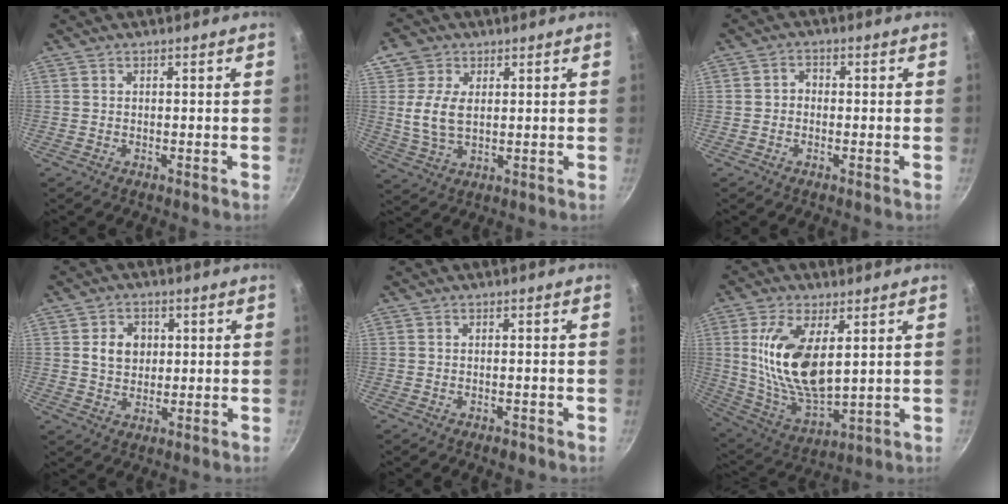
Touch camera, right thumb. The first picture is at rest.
{"total": 7.8, "force": [1.5, 5.3, 5.6], "torque": [-0.098, -0.009, 0.025]}
{"total": 2.1, "force": [-0.5, 1.8, 1.0], "torque": [-0.010, 0.011, -0.013]}
{"total": 5.9, "force": [1.1, 4.8, 3.2], "torque": [-0.031, 0.002, 0.017]}
{"total": 1.7, "force": [-1.0, 0.7, 1.1], "torque": [-0.023, 0.008, -0.011]}
{"total": 16.7, "force": [3.7, 8.0, 14.1], "torque": [-0.265, -0.027, 0.082]}